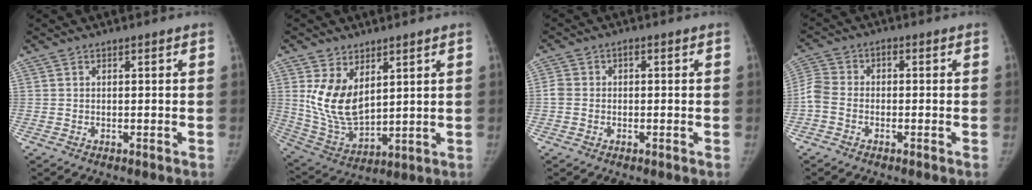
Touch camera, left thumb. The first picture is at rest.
{"total": 11.8, "force": [4.3, 6.9, 8.6], "torque": [-0.145, -0.031, 0.106]}
{"total": 2.5, "force": [-0.4, 2.0, 1.5], "torque": [-0.028, 0.008, -0.012]}
{"total": 5.1, "force": [-1.8, 3.4, 3.3], "torque": [-0.077, 0.021, -0.047]}